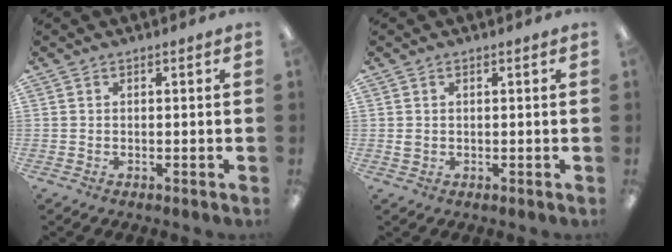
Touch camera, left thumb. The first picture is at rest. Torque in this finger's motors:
{"motor_torque": [-0.02, 0.14, 0.27, -0.19, -0.04]}